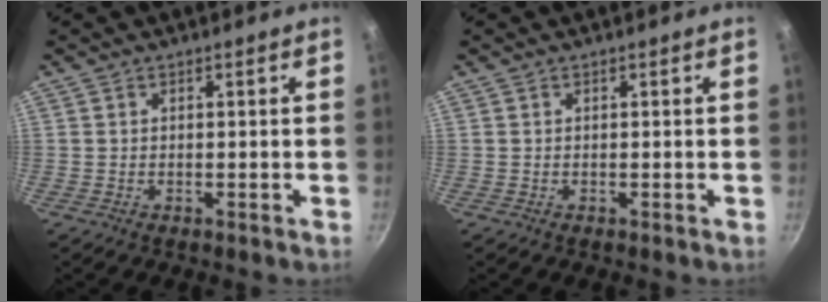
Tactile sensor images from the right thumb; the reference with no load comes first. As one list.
[{"total": 0.0}]